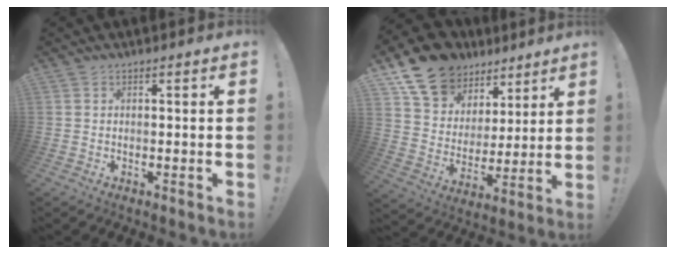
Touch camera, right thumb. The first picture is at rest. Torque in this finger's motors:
{"motor_torque": [-0.34, 1.55, 0.18, 0.52, 0.08]}